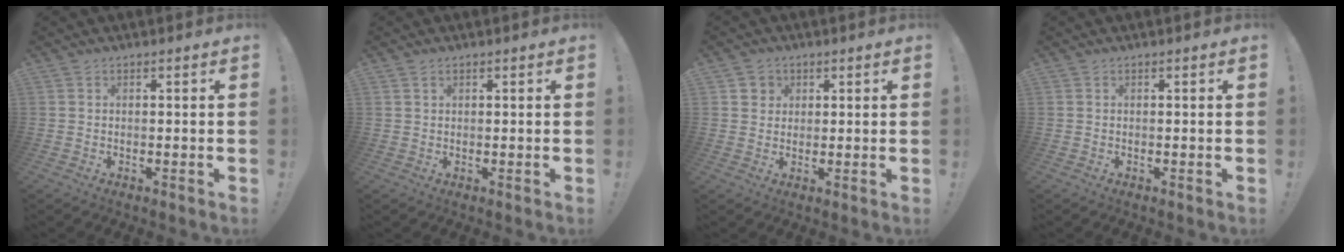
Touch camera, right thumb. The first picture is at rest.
{"total": 1.0, "force": [0.7, 0.6, 0.3], "torque": [0.000, -0.003, 0.012]}
{"total": 3.3, "force": [1.2, 3.0, 0.6], "torque": [-0.011, -0.002, 0.021]}
{"total": 0.0}